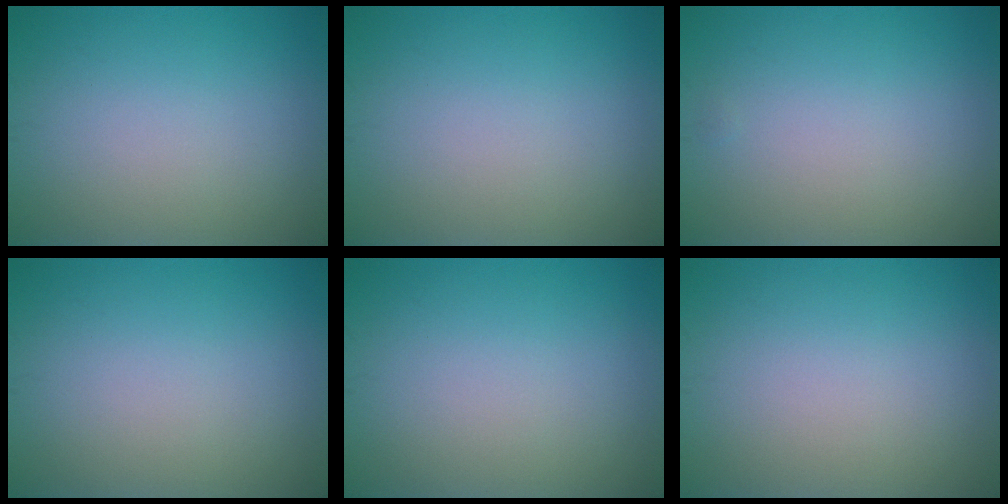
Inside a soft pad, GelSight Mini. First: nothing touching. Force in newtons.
{"total": 0.0}
{"total": 0.0}
{"total": 0.0}
{"total": 0.0}
{"total": 0.0}